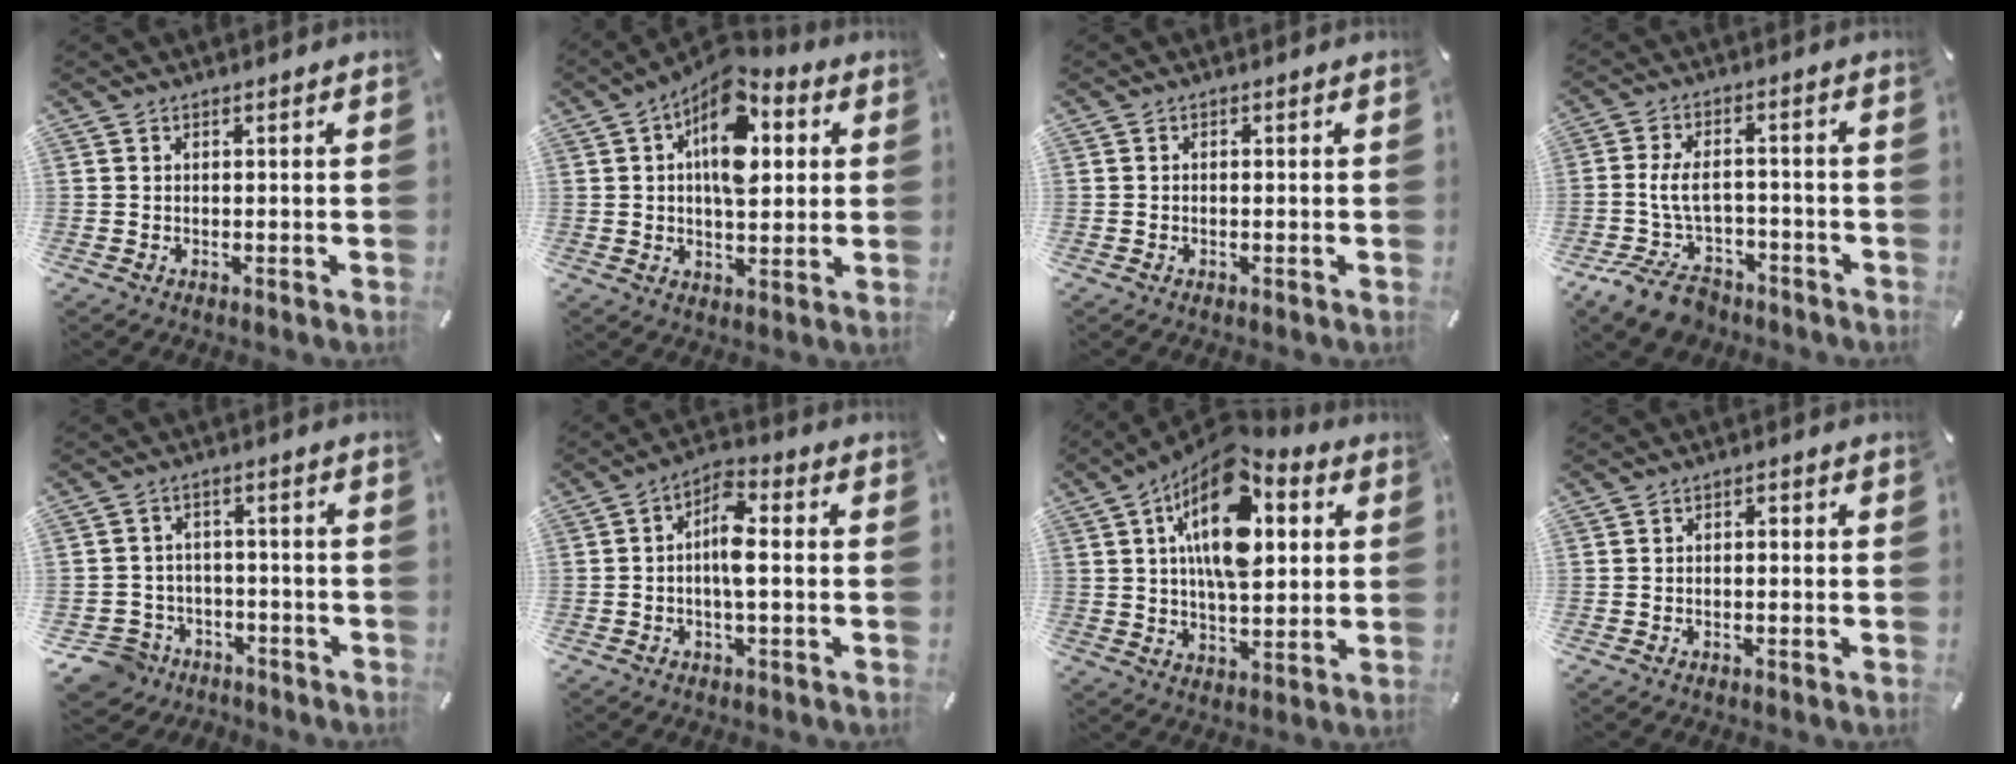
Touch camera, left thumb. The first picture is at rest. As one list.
[{"total": 14.2, "force": [5.0, 7.8, 10.7], "torque": [-0.176, -0.025, 0.083]}, {"total": 0.7, "force": [-0.4, 0.3, 0.5], "torque": [-0.012, -0.003, -0.007]}, {"total": 11.2, "force": [-4.0, 7.0, 7.7], "torque": [-0.162, 0.022, -0.069]}, {"total": 7.3, "force": [-4.2, 5.9, 1.3], "torque": [-0.043, 0.027, -0.080]}, {"total": 7.4, "force": [-0.8, 3.0, 6.7], "torque": [-0.127, 0.011, -0.013]}, {"total": 18.4, "force": [6.1, 9.6, 14.4], "torque": [-0.255, -0.024, 0.098]}, {"total": 1.6, "force": [-0.7, 0.8, 1.2], "torque": [-0.024, 0.005, -0.014]}]